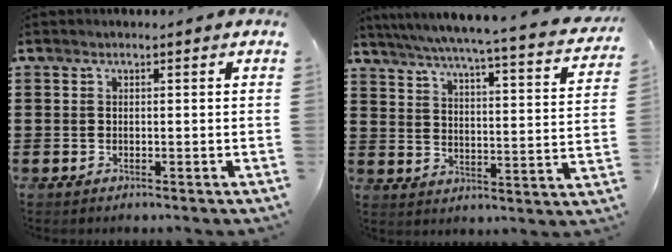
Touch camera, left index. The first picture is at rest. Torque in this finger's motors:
{"motor_torque": [0.25, -0.24, 1.05, 0.08]}